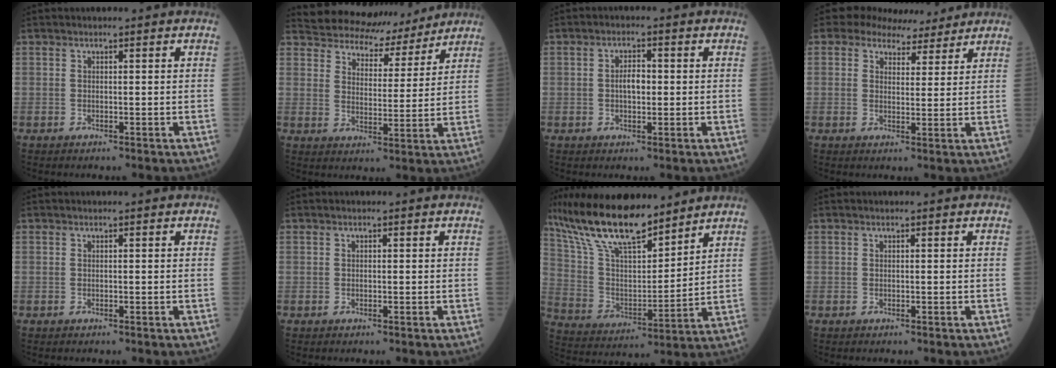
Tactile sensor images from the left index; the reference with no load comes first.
{"total": 12.3, "force": [11.3, 4.2, 2.1], "torque": [-0.021, 0.005, 0.149]}
{"total": 2.9, "force": [-0.6, 1.4, 2.5], "torque": [-0.043, 0.005, -0.016]}
{"total": 6.5, "force": [5.6, 3.2, 1.0], "torque": [-0.009, 0.008, 0.066]}
{"total": 0.0}
{"total": 0.6, "force": [-0.6, 0.1, 0.0], "torque": [0.002, -0.003, -0.016]}
{"total": 17.8, "force": [14.0, 4.6, 10.0], "torque": [-0.195, 0.018, 0.261]}
{"total": 0.0}